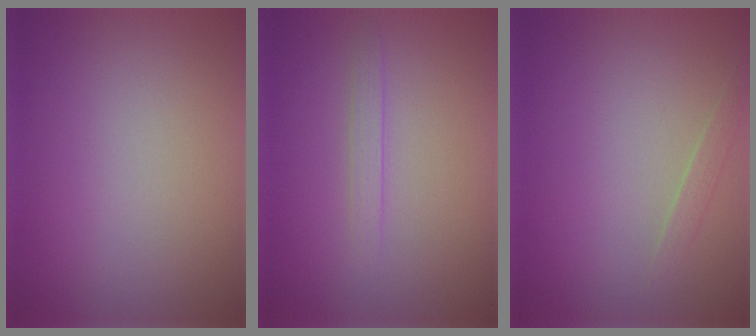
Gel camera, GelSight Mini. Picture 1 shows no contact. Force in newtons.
{"total": 1.1, "press": 1.1, "slide": 0.0}
{"total": 0.8, "press": 0.8, "slide": 0.0}